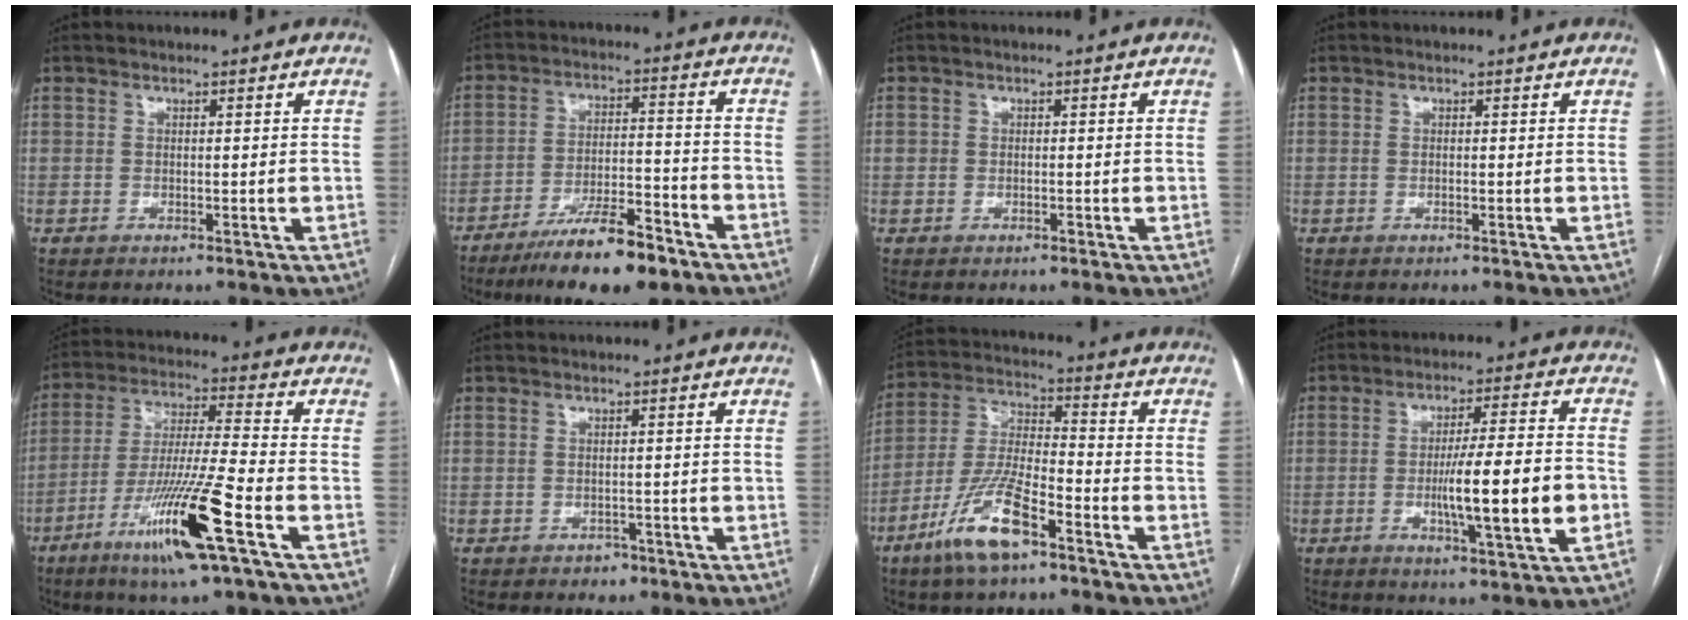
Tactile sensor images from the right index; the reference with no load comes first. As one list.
[{"total": 12.2, "force": [-8.8, 2.3, 8.2], "torque": [-0.135, -0.006, -0.148]}, {"total": 0.9, "force": [-0.2, 0.8, 0.3], "torque": [-0.005, 0.007, 0.000]}, {"total": 0.0}, {"total": 15.0, "force": [-7.3, -0.3, 13.1], "torque": [-0.260, -0.024, -0.132]}, {"total": 1.6, "force": [-1.0, 1.2, 0.4], "torque": [-0.006, 0.003, -0.012]}, {"total": 11.9, "force": [-7.1, 2.4, 9.2], "torque": [-0.197, -0.010, -0.136]}, {"total": 12.4, "force": [-2.7, 0.5, 12.1], "torque": [-0.194, -0.005, -0.045]}]